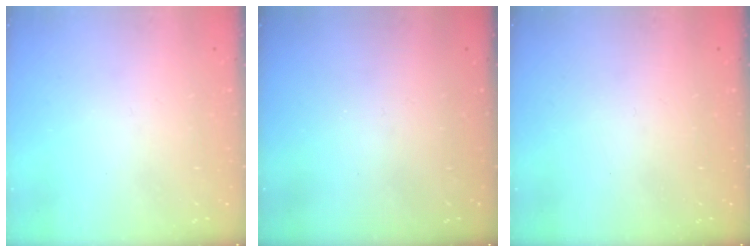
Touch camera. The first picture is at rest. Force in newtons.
{"total": 0.0}
{"total": 0.0}